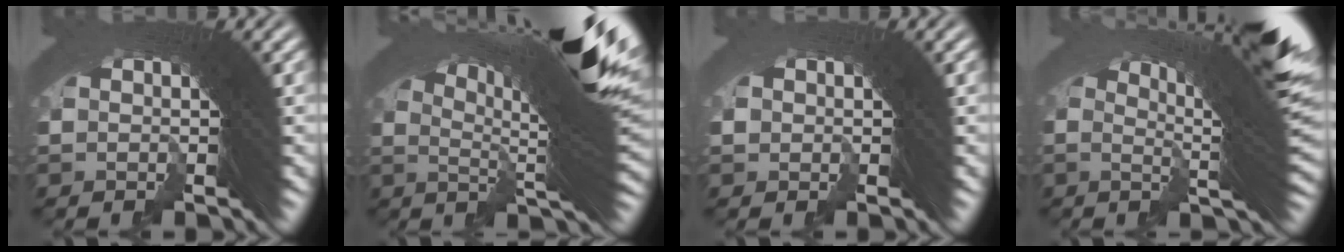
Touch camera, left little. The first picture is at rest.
{"total": 19.2, "force": [8.5, 5.4, 16.3], "torque": [-0.203, 0.041, 0.115]}
{"total": 0.6, "force": [-0.3, 0.5, 0.0], "torque": [0.009, 0.001, -0.003]}
{"total": 15.0, "force": [6.1, 4.1, 13.1], "torque": [-0.140, 0.040, 0.073]}